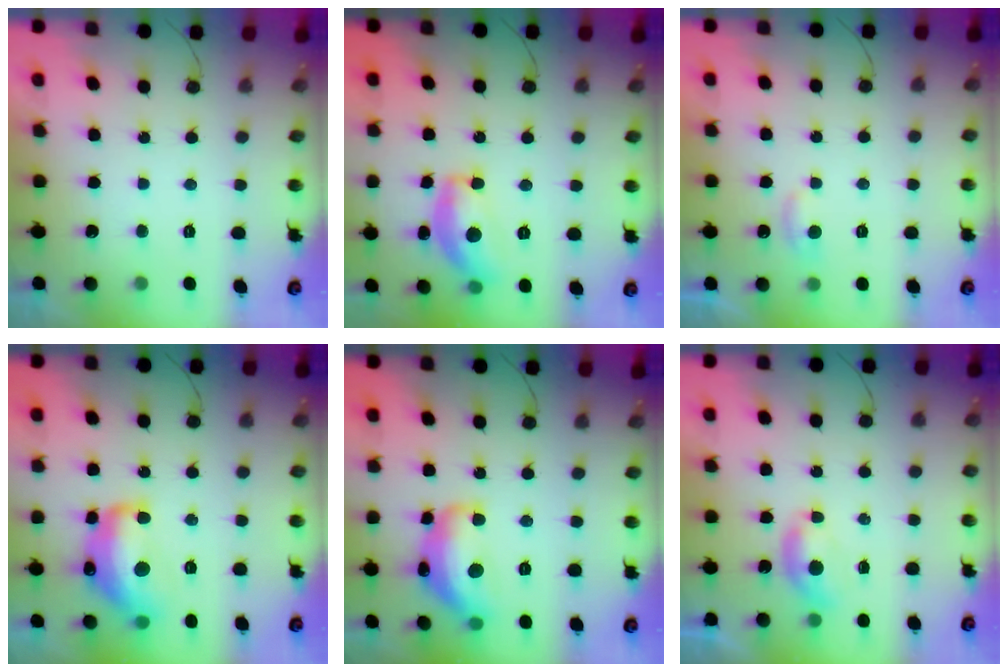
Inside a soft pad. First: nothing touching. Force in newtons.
{"total": 14.0, "press": 14.0, "slide": 0.7}
{"total": 4.1, "press": 4.1, "slide": 0.5}
{"total": 15.6, "press": 15.6, "slide": 0.9}
{"total": 15.4, "press": 15.4, "slide": 0.7}
{"total": 4.7, "press": 4.7, "slide": 0.6}